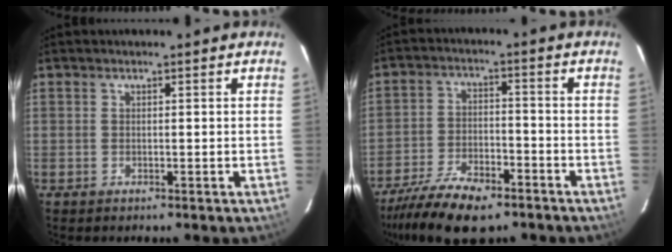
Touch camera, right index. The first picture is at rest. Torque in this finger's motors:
{"motor_torque": [1.17, -0.96, 0.33, 0.11]}